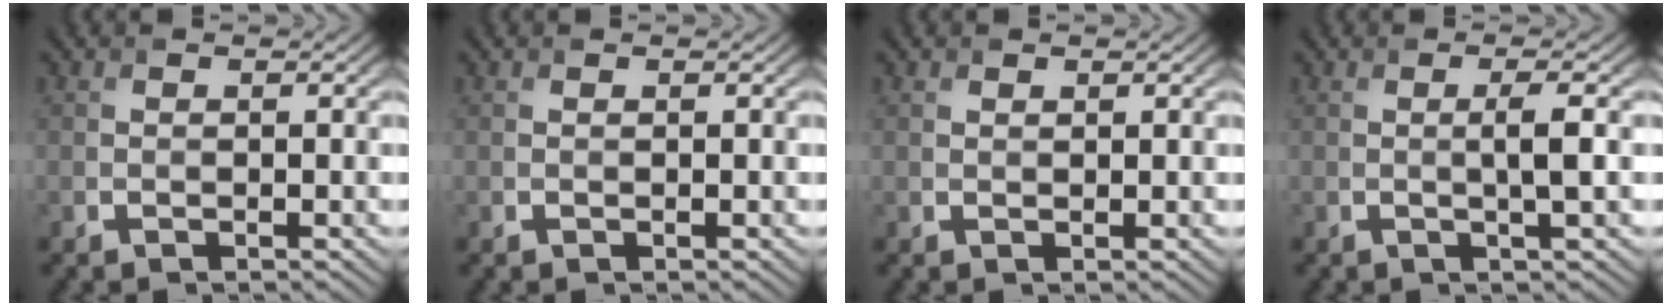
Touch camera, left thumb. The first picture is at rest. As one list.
[{"total": 0.0}, {"total": 0.6, "force": [0.5, 0.2, 0.2], "torque": [-0.004, -0.001, 0.012]}, {"total": 2.3, "force": [0.0, 0.2, 2.3], "torque": [-0.043, 0.003, -0.005]}]